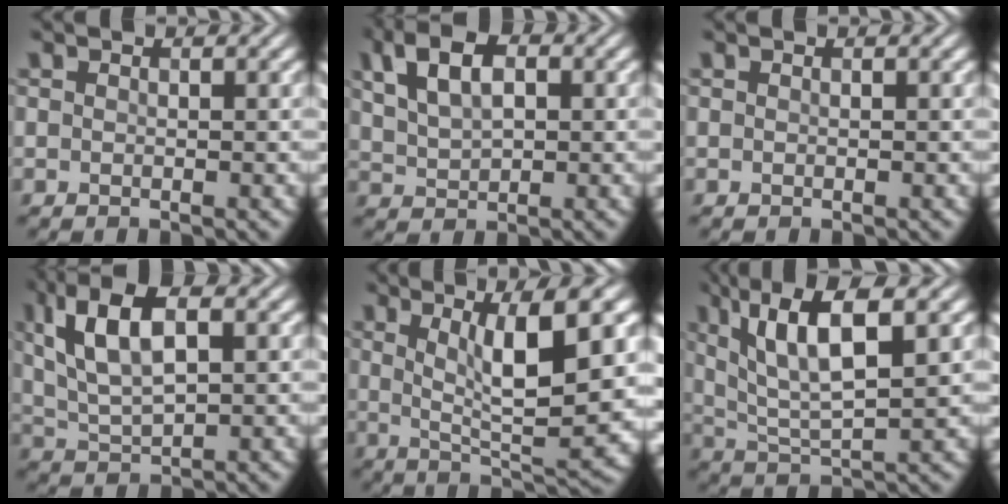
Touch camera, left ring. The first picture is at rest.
{"total": 6.0, "force": [2.3, 3.4, 4.4], "torque": [-0.086, 0.019, 0.031]}
{"total": 0.0}
{"total": 8.1, "force": [2.6, 3.7, 6.8], "torque": [-0.136, 0.017, 0.046]}
{"total": 9.3, "force": [2.3, 2.2, 8.7], "torque": [-0.132, -0.008, 0.046]}
{"total": 9.1, "force": [3.7, 2.7, 7.9], "torque": [-0.144, 0.008, 0.069]}